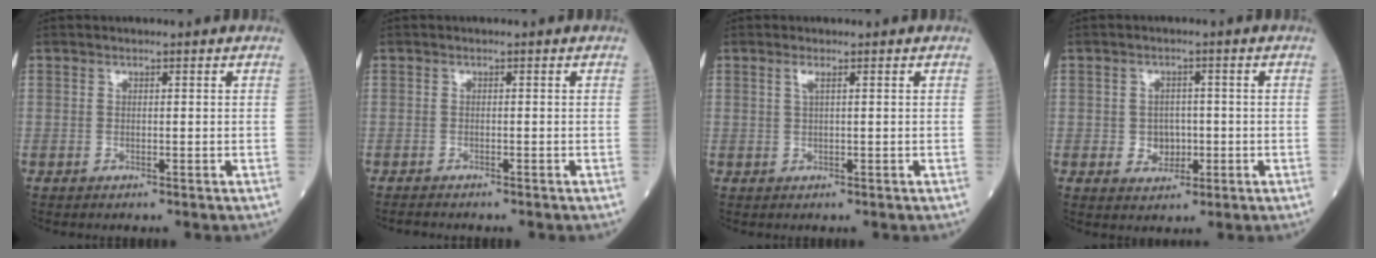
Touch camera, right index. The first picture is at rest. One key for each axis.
{"total": 1.9, "fx": -1.8, "fy": 0.2, "fz": 0.7, "tx": -0.016, "ty": -0.005, "tz": -0.026}
{"total": 1.1, "fx": 0.5, "fy": -0.1, "fz": 1.0, "tx": -0.028, "ty": 0.003, "tz": 0.010}
{"total": 3.6, "fx": -0.5, "fy": 3.0, "fz": 1.9, "tx": -0.022, "ty": 0.007, "tz": -0.003}